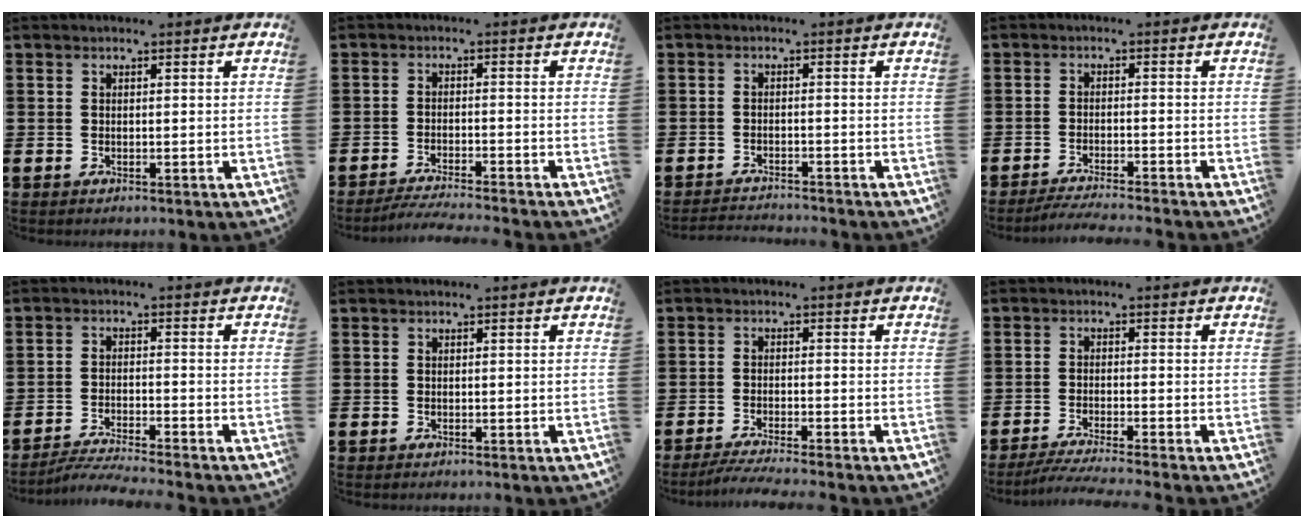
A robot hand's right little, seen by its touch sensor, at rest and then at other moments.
{"total": 2.6, "force": [-2.4, -0.3, 0.8], "torque": [-0.011, 0.001, -0.047]}
{"total": 1.7, "force": [-1.7, -0.1, -0.1], "torque": [-0.003, 0.002, -0.035]}
{"total": 2.3, "force": [-2.1, -0.3, 0.8], "torque": [-0.011, 0.003, -0.041]}
{"total": 3.3, "force": [-3.2, -0.3, 0.9], "torque": [-0.014, -0.003, -0.063]}
{"total": 0.0}
{"total": 2.6, "force": [-2.2, -0.2, 1.4], "torque": [-0.020, -0.002, -0.041]}
{"total": 2.8, "force": [-2.3, -0.2, 1.5], "torque": [-0.022, -0.003, -0.043]}